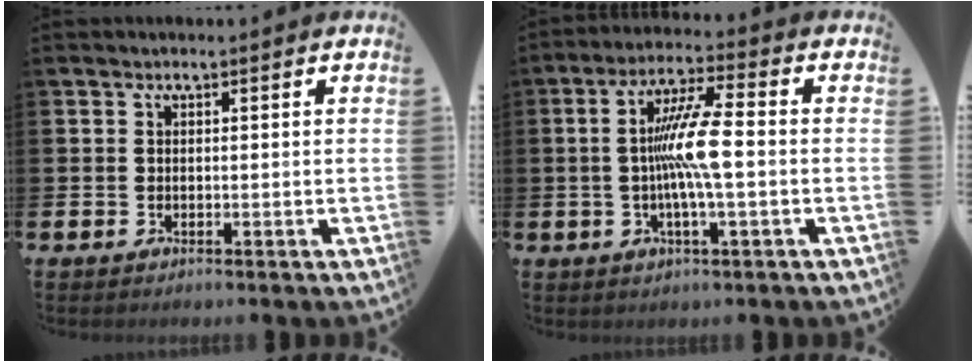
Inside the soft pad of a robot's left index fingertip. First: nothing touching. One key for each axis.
{"total": 8.4, "fx": -0.4, "fy": 1.1, "fz": 8.4, "tx": -0.168, "ty": 0.000, "tz": -0.017}